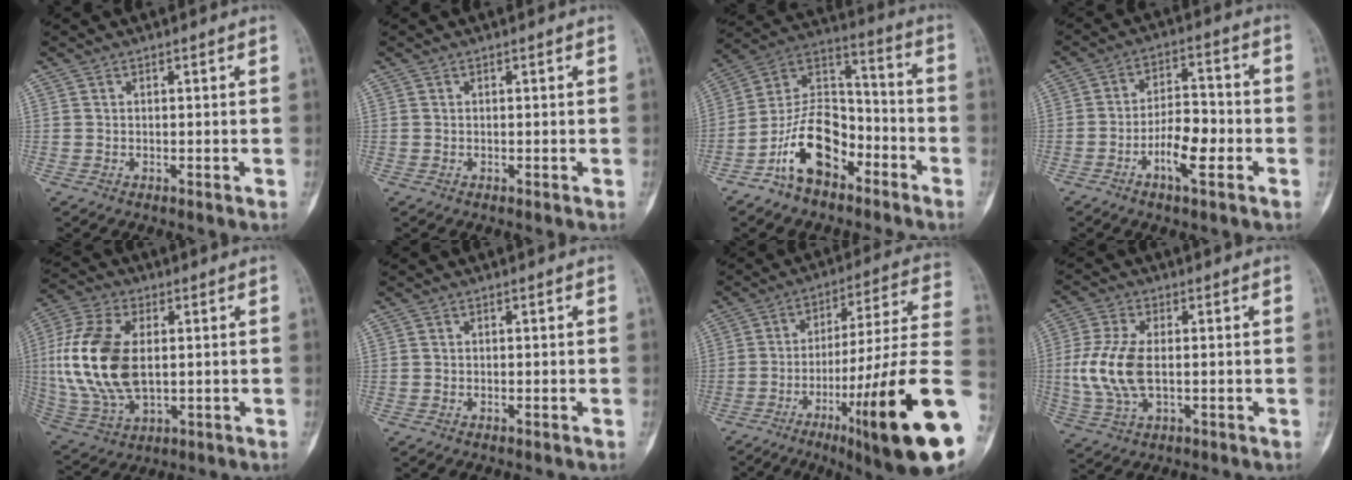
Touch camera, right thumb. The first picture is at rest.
{"total": 0.0}
{"total": 15.1, "force": [-8.0, 8.9, 9.3], "torque": [-0.147, 0.080, -0.153]}
{"total": 8.9, "force": [-3.4, 3.5, 7.5], "torque": [-0.123, 0.028, -0.064]}
{"total": 18.5, "force": [1.3, 10.7, 15.0], "torque": [-0.324, -0.006, 0.032]}
{"total": 0.0}
{"total": 25.7, "force": [-8.6, 1.9, 24.2], "torque": [-0.344, 0.023, -0.129]}
{"total": 10.6, "force": [-0.2, 5.6, 9.0], "torque": [-0.209, 0.001, -0.002]}